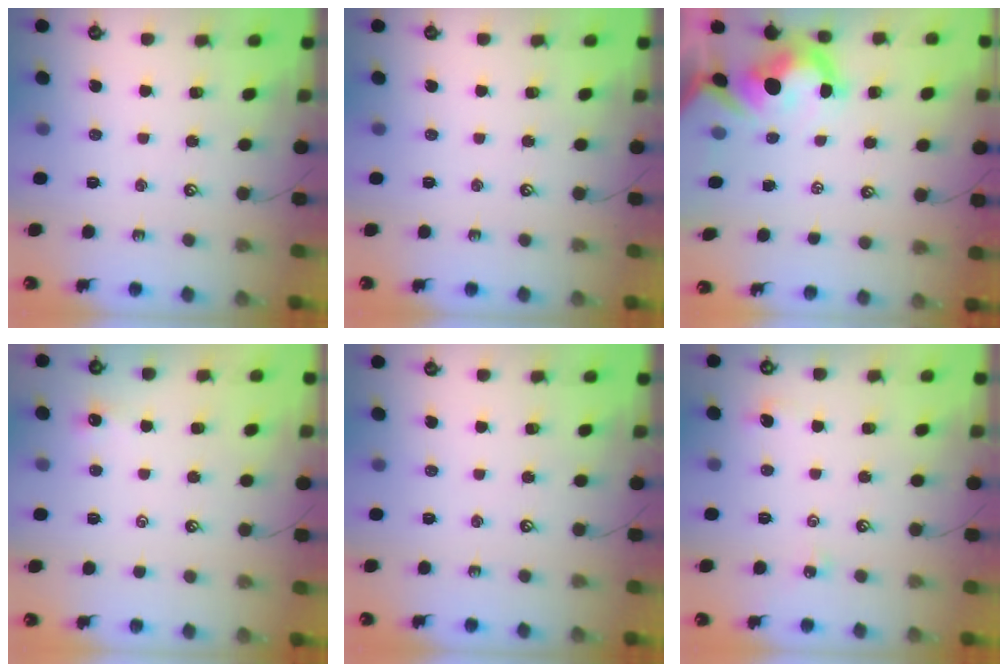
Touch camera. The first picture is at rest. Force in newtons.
{"total": 0.0}
{"total": 11.7, "press": 11.6, "slide": 1.7}
{"total": 0.8, "press": 0.8, "slide": 0.3}
{"total": 0.0}
{"total": 1.4, "press": 1.3, "slide": 0.4}